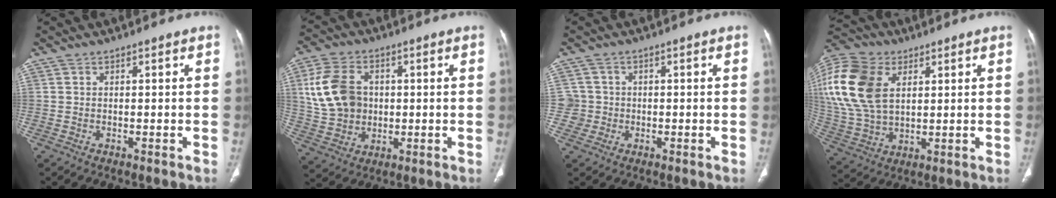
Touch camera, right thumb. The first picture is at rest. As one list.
[{"total": 13.6, "force": [2.0, 10.5, 8.3], "torque": [-0.149, 0.005, 0.044]}, {"total": 3.4, "force": [-0.4, 3.3, -0.4], "torque": [0.030, 0.011, -0.012]}, {"total": 25.2, "force": [7.5, 16.8, 17.1], "torque": [-0.407, 0.015, 0.149]}]